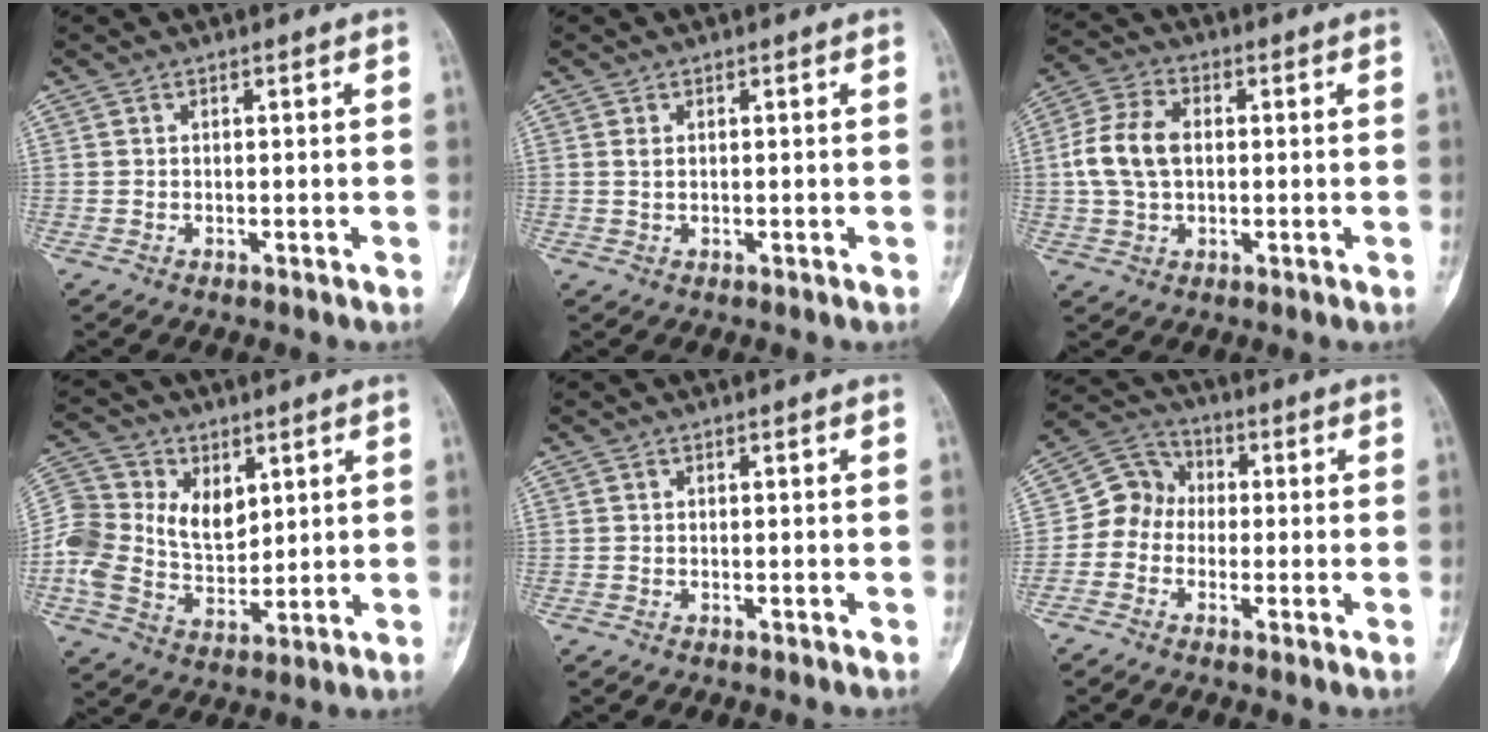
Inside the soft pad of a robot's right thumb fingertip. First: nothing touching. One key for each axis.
{"total": 1.2, "fx": 0.4, "fy": 0.7, "fz": 0.9, "tx": -0.021, "ty": 0.002, "tz": 0.013}
{"total": 9.4, "fx": 0.4, "fy": 6.3, "fz": 7.0, "tx": -0.144, "ty": 0.019, "tz": 0.005}
{"total": 14.8, "fx": 3.3, "fy": 11.2, "fz": 9.2, "tx": -0.167, "ty": -0.003, "tz": 0.062}
{"total": 0.0}
{"total": 6.9, "fx": -1.0, "fy": 6.0, "fz": 3.1, "tx": -0.032, "ty": 0.028, "tz": -0.040}